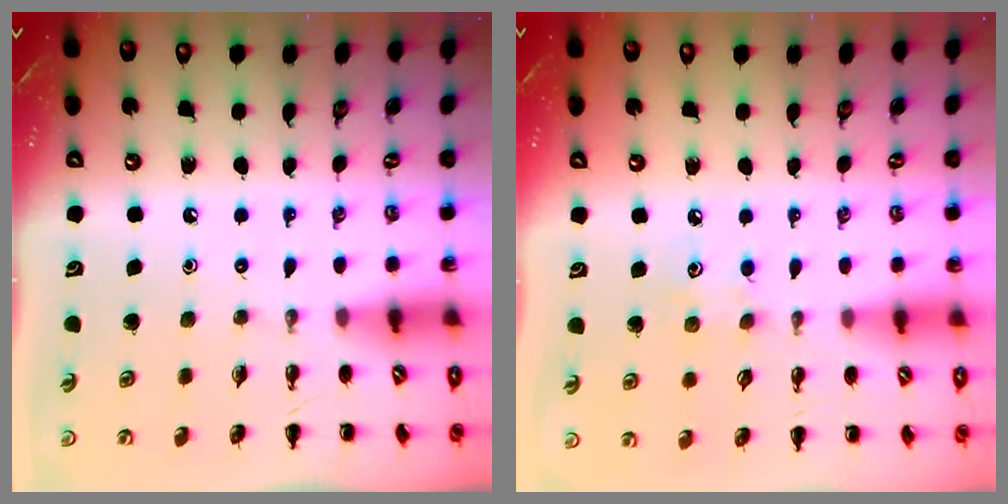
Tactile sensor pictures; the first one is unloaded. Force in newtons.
{"total": 4.0, "press": 3.9, "slide": 1.0}